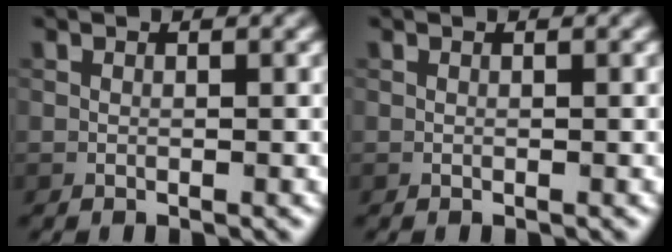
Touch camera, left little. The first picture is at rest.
{"total": 0.0}